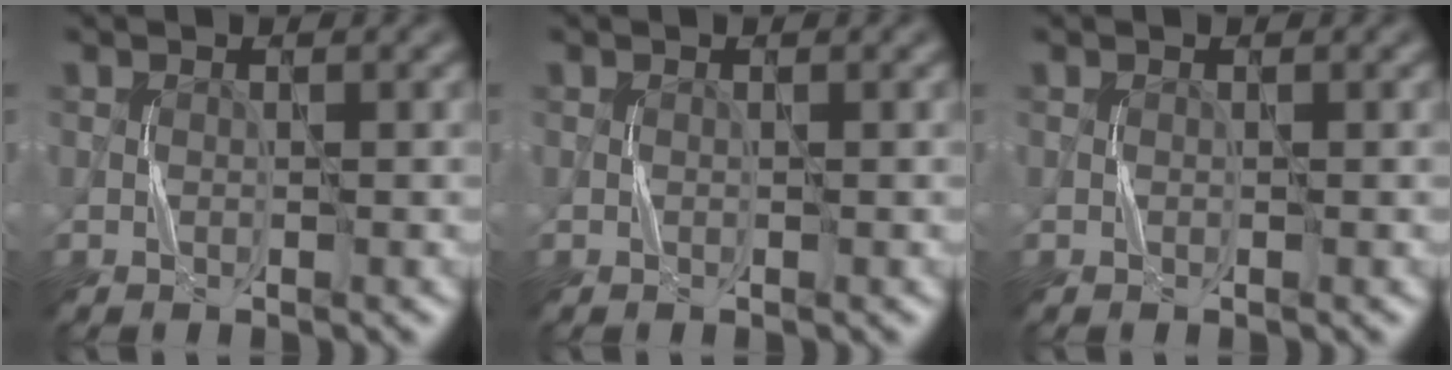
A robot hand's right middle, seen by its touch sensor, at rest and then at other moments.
{"total": 0.0}
{"total": 0.0}